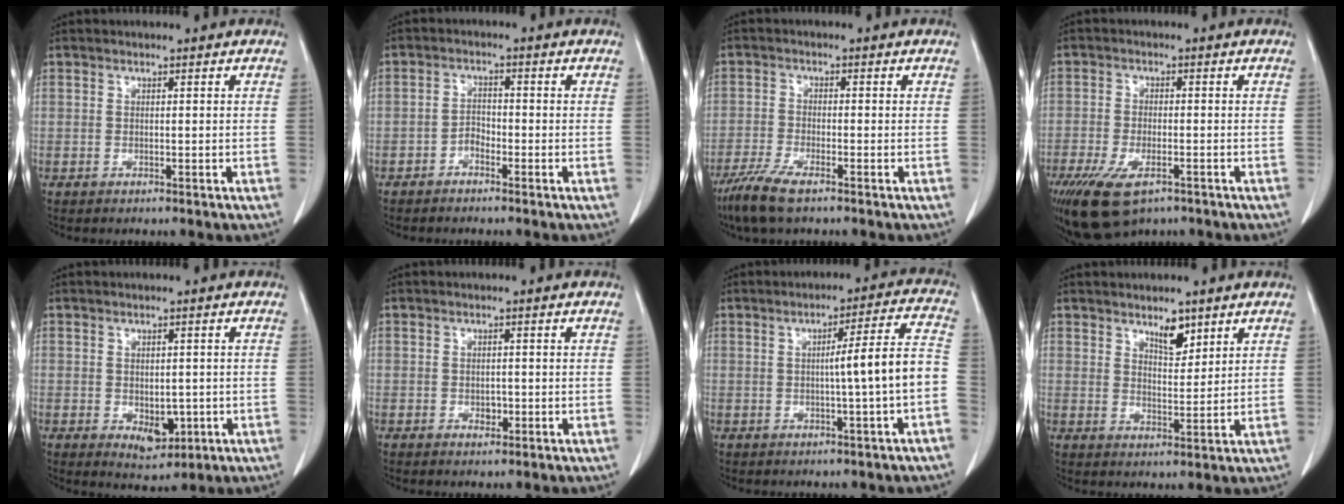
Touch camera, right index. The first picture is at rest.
{"total": 2.0, "force": [-1.5, 0.9, 1.0], "torque": [-0.015, 0.006, -0.028]}
{"total": 6.1, "force": [-4.4, 1.0, 4.2], "torque": [-0.089, -0.015, -0.079]}
{"total": 10.3, "force": [-6.3, 4.3, 6.9], "torque": [-0.136, -0.018, -0.104]}
{"total": 4.5, "force": [-1.1, 2.8, 3.4], "torque": [-0.043, -0.005, -0.002]}
{"total": 1.5, "force": [-0.5, 1.0, 1.0], "torque": [-0.015, 0.001, -0.004]}
{"total": 8.5, "force": [-1.4, -0.8, 8.4], "torque": [-0.115, 0.019, -0.019]}
{"total": 4.1, "force": [2.9, 1.6, 2.4], "torque": [-0.037, -0.006, 0.050]}